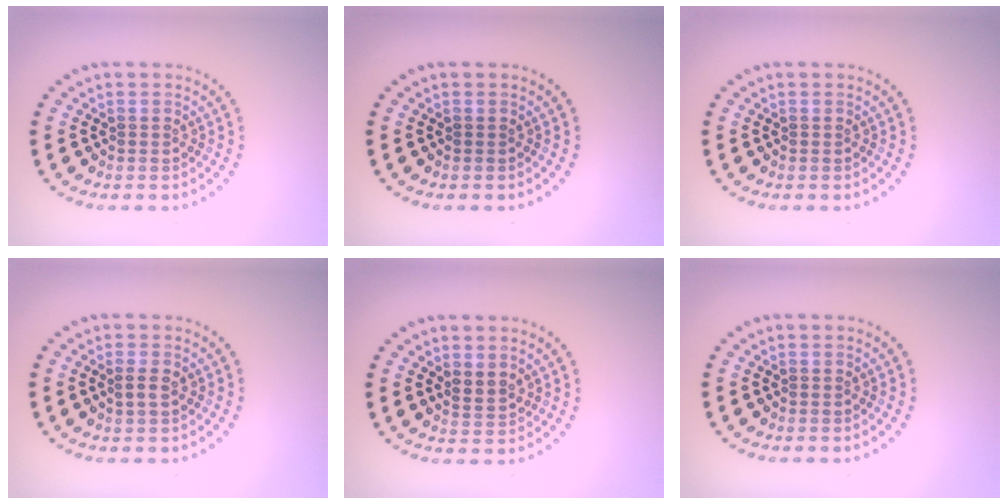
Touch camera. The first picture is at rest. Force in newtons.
{"total": 0.0}
{"total": 0.0}
{"total": 1.2, "press": 1.2, "slide": 0.3}
{"total": 1.6, "press": 1.3, "slide": 1.0}
{"total": 0.0}